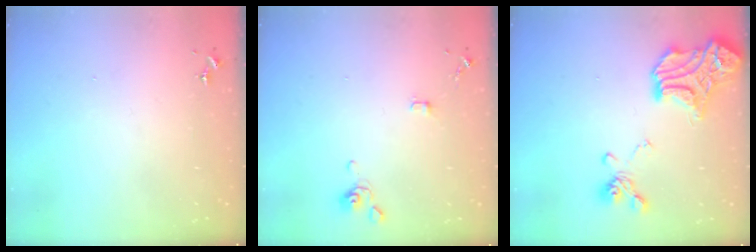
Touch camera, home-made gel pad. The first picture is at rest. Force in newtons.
{"total": 5.5, "press": 5.4, "slide": 0.8}
{"total": 20.3, "press": 20.2, "slide": 1.7}